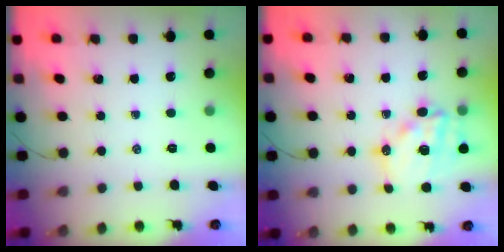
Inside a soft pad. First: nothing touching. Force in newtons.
{"total": 14.9, "press": 14.6, "slide": 3.3}